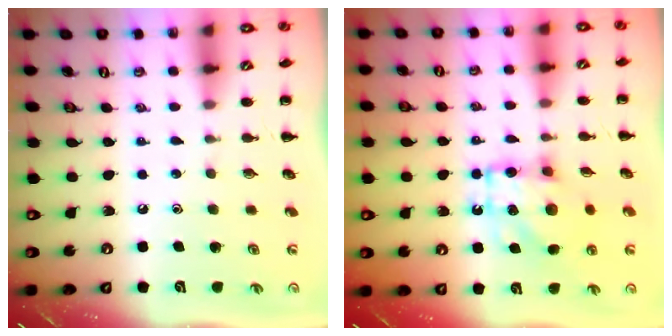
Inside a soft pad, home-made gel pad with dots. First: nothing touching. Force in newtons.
{"total": 11.9, "press": 11.9, "slide": 1.4}